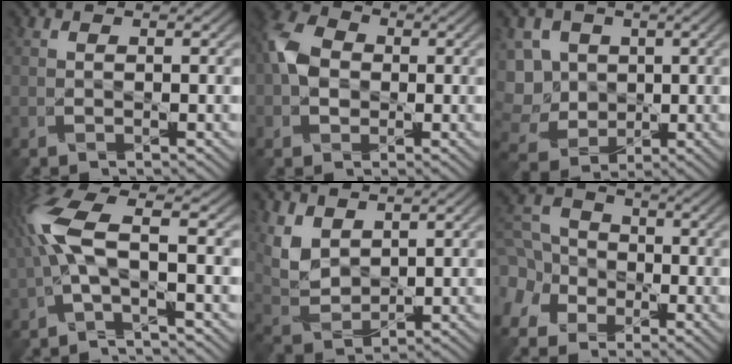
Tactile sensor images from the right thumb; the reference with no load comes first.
{"total": 5.7, "force": [-0.2, 4.3, 3.7], "torque": [-0.095, 0.014, -0.016]}
{"total": 9.2, "force": [1.0, 8.0, 4.5], "torque": [-0.165, 0.027, -0.005]}
{"total": 8.2, "force": [-0.2, 1.8, 8.0], "torque": [-0.202, 0.022, -0.014]}
{"total": 5.0, "force": [3.0, 2.8, 2.8], "torque": [-0.086, -0.006, 0.066]}
{"total": 10.9, "force": [-4.5, 8.5, 5.1], "torque": [-0.160, -0.036, -0.099]}